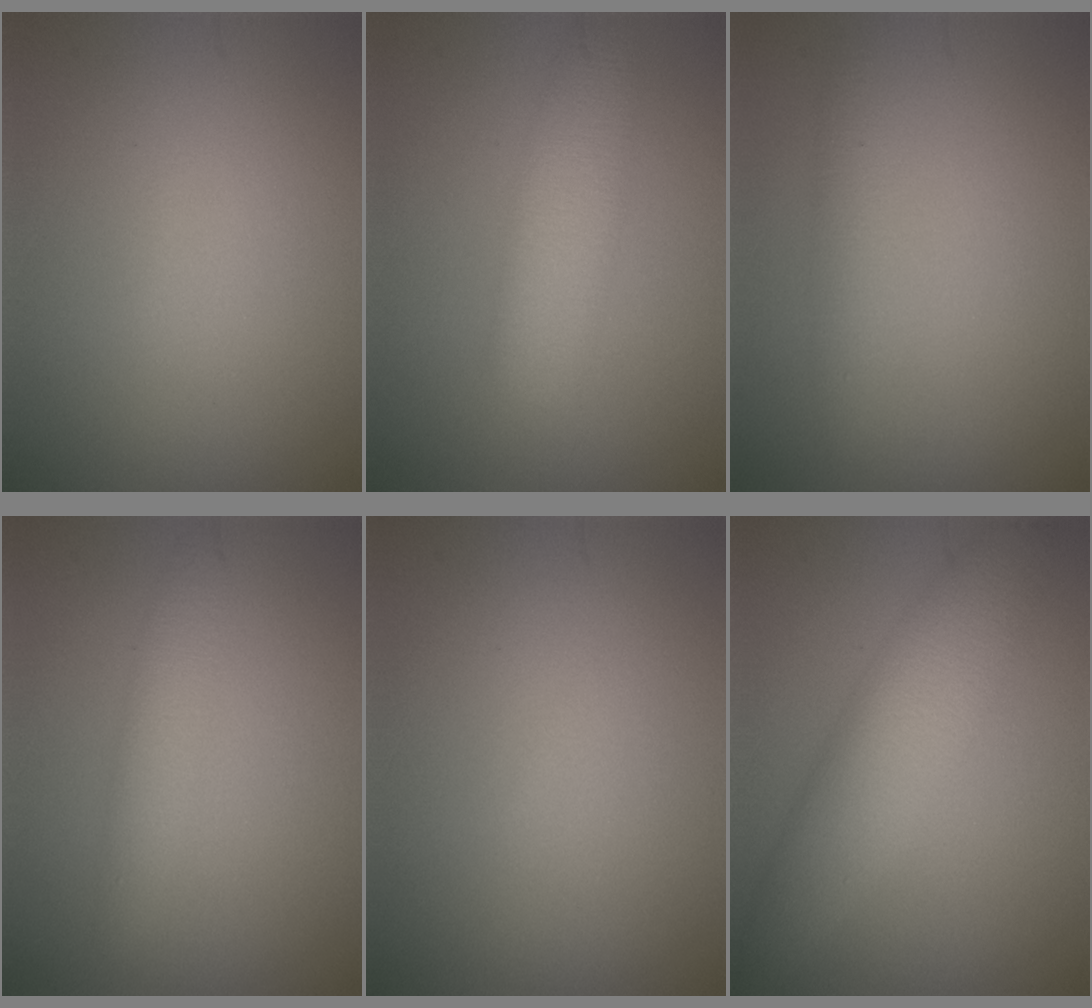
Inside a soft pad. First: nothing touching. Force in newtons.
{"total": 4.1, "press": 4.1, "slide": 0.1}
{"total": 1.6, "press": 1.6, "slide": 0.1}
{"total": 2.2, "press": 2.2, "slide": 0.1}
{"total": 0.0}
{"total": 5.6, "press": 5.6, "slide": 0.1}